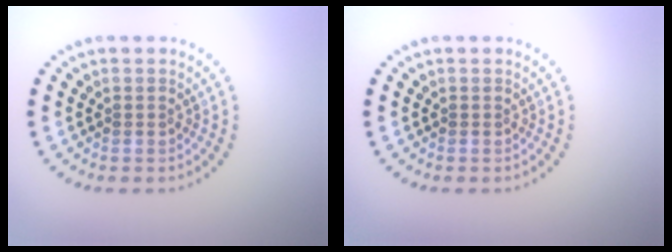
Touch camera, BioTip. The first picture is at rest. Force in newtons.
{"total": 0.0}